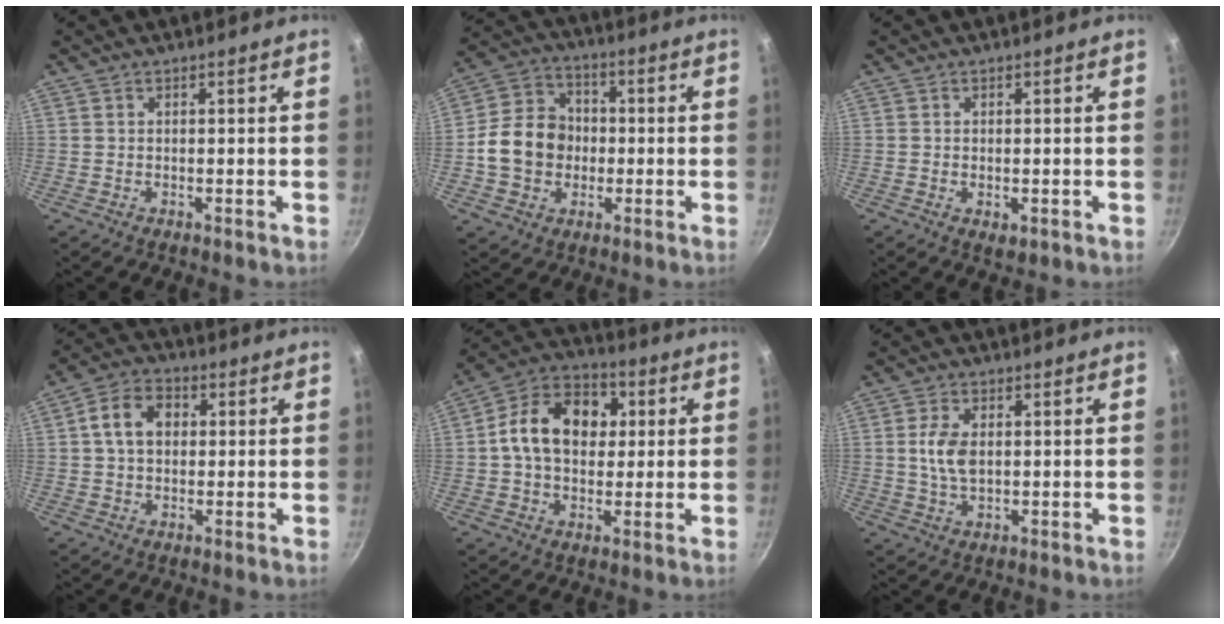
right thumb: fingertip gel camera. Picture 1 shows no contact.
{"total": 12.6, "force": [-1.2, 10.7, 6.6], "torque": [-0.089, 0.025, -0.032]}
{"total": 2.1, "force": [-0.4, 1.3, 1.7], "torque": [-0.024, -0.006, -0.005]}
{"total": 8.2, "force": [1.2, 6.1, 5.4], "torque": [-0.075, 0.017, 0.009]}
{"total": 15.3, "force": [2.1, 11.2, 10.2], "torque": [-0.136, 0.022, 0.015]}
{"total": 6.0, "force": [0.6, 3.6, 4.8], "torque": [-0.089, 0.001, 0.011]}